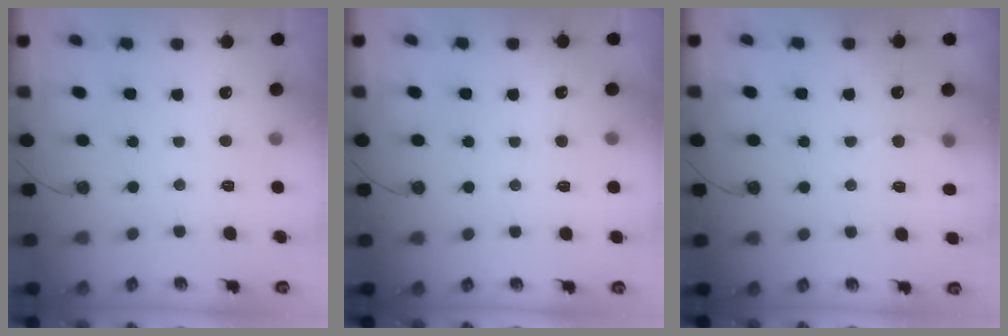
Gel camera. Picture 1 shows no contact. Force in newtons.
{"total": 2.7, "press": 2.6, "slide": 0.3}
{"total": 5.3, "press": 5.1, "slide": 1.3}